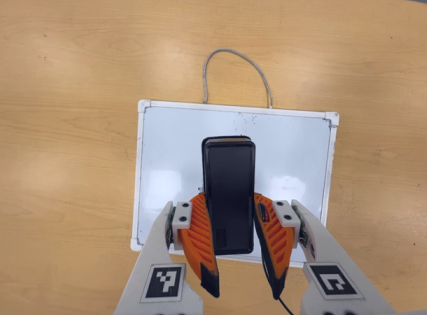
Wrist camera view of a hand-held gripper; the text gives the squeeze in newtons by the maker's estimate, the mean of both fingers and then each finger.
{"total": 7.5, "left": 6.0, "right": 9.0}